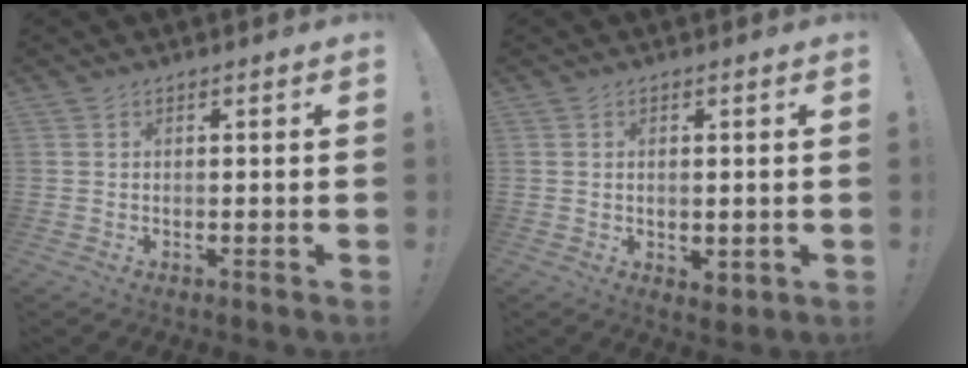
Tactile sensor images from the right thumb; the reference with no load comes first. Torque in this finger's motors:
{"motor_torque": [-0.19, 0.13, -0.01, -0.01, -0.01]}